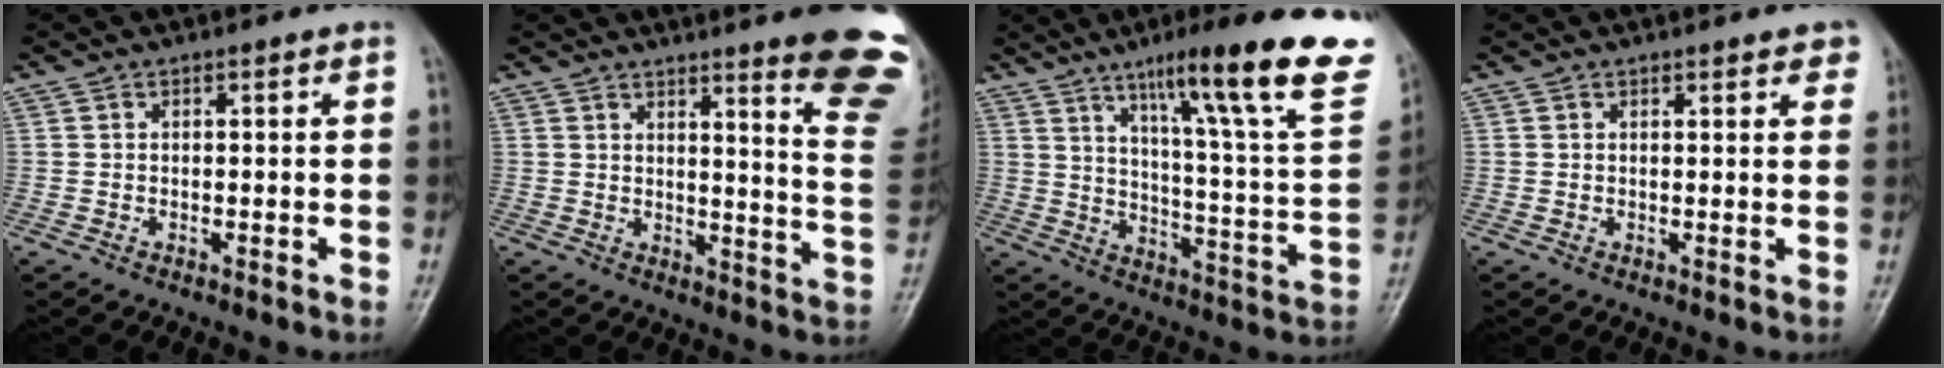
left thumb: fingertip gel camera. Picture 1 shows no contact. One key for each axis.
{"total": 15.9, "fx": 11.4, "fy": 1.2, "fz": 11.1, "tx": -0.108, "ty": -0.094, "tz": 0.128}
{"total": 26.7, "fx": 15.7, "fy": 3.8, "fz": 21.3, "tx": -0.286, "ty": -0.054, "tz": 0.223}
{"total": 3.5, "fx": 2.3, "fy": 1.2, "fz": 2.4, "tx": -0.011, "ty": -0.002, "tz": 0.025}